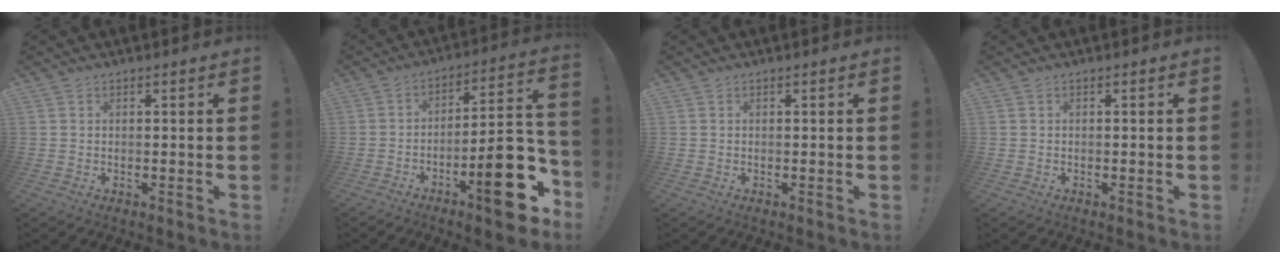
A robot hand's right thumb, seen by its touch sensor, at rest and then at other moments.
{"total": 20.1, "force": [-8.7, 5.7, 17.2], "torque": [-0.213, 0.051, -0.130]}
{"total": 0.0}
{"total": 0.0}